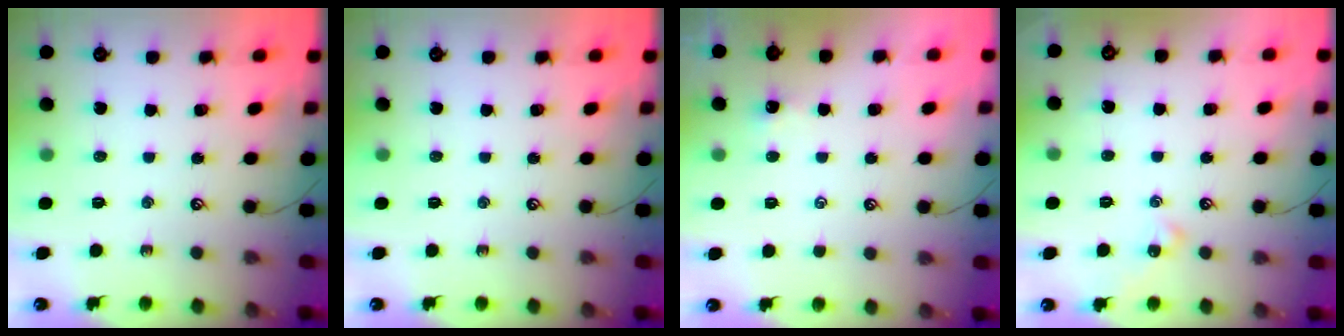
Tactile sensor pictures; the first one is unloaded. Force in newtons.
{"total": 0.0}
{"total": 3.9, "press": 3.9, "slide": 0.1}
{"total": 2.6, "press": 2.6, "slide": 0.6}